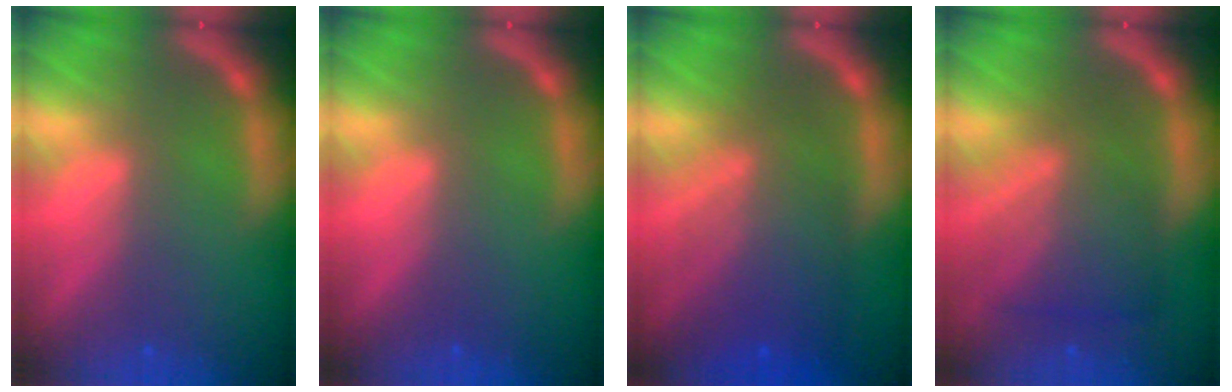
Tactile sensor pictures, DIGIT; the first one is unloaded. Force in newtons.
{"total": 0.0}
{"total": 8.0}
{"total": 7.0}